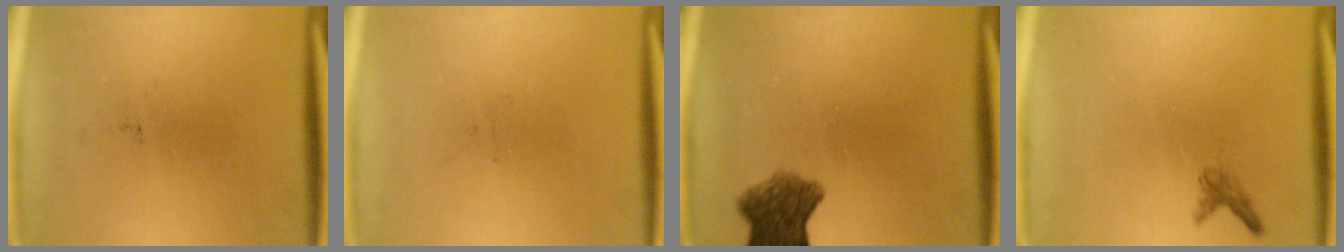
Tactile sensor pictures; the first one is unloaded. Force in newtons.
{"total": 0.0}
{"total": 6.7}
{"total": 1.1}